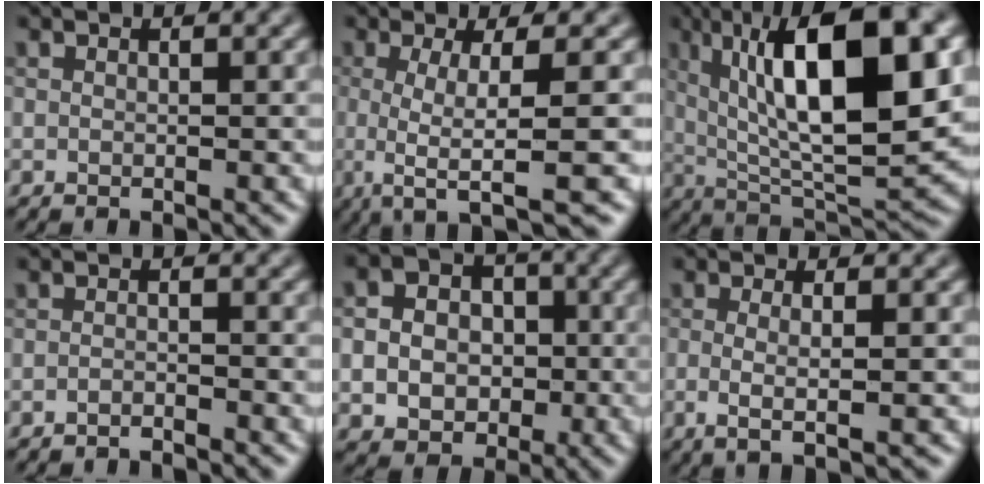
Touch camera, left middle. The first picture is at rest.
{"total": 6.5, "force": [-1.8, 1.4, 6.1], "torque": [-0.086, -0.011, -0.031]}
{"total": 14.3, "force": [3.3, 4.7, 13.1], "torque": [-0.199, 0.008, 0.053]}
{"total": 1.6, "force": [-1.6, -0.1, 0.1], "torque": [-0.001, 0.000, -0.028]}
{"total": 7.1, "force": [-0.6, 6.0, 3.6], "torque": [-0.058, 0.013, -0.020]}
{"total": 2.6, "force": [-0.7, 0.5, 2.4], "torque": [-0.044, -0.004, -0.010]}